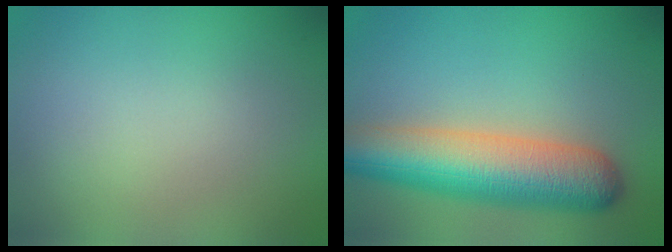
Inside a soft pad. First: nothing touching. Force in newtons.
{"total": 8.6, "press": 8.6, "slide": 0.3}